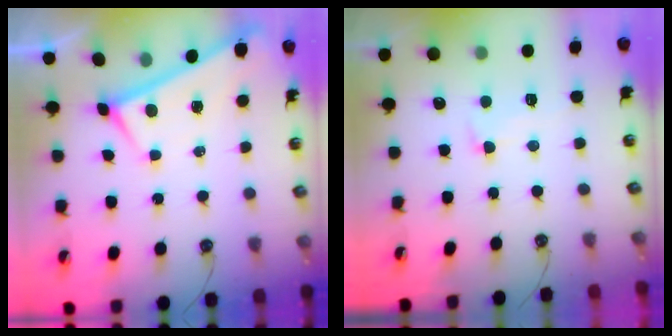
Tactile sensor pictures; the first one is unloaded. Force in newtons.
{"total": 2.4, "press": 2.2, "slide": 1.0}